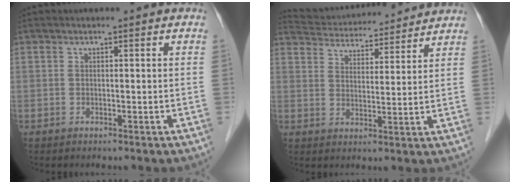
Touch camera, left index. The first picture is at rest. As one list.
[{"total": 15.4, "force": [14.7, 2.6, 3.8], "torque": [-0.065, 0.031, 0.216]}]